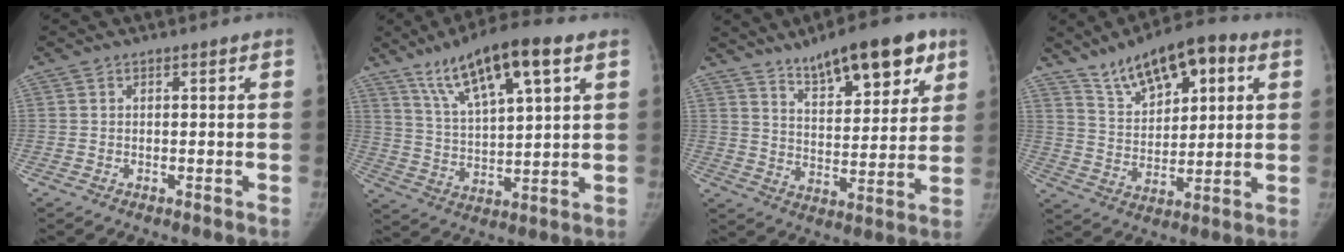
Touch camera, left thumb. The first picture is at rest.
{"total": 15.6, "force": [8.7, 4.2, 12.3], "torque": [-0.195, -0.021, 0.156]}
{"total": 16.2, "force": [10.3, 5.6, 11.1], "torque": [-0.125, -0.044, 0.163]}
{"total": 14.3, "force": [8.0, 6.5, 10.0], "torque": [-0.126, -0.021, 0.136]}